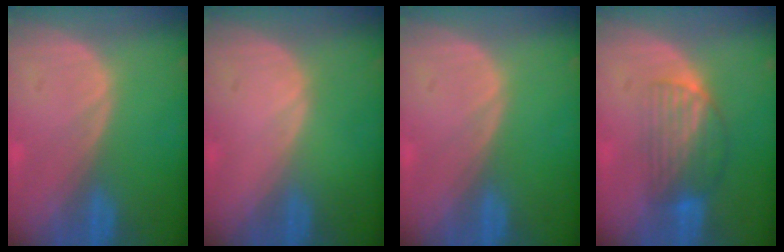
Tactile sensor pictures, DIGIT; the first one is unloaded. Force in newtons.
{"total": 0.0}
{"total": 0.0}
{"total": 6.6, "press": 5.8, "slide": 3.0}